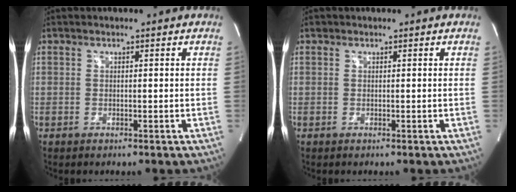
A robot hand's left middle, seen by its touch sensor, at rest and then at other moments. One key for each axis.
{"total": 0.0}